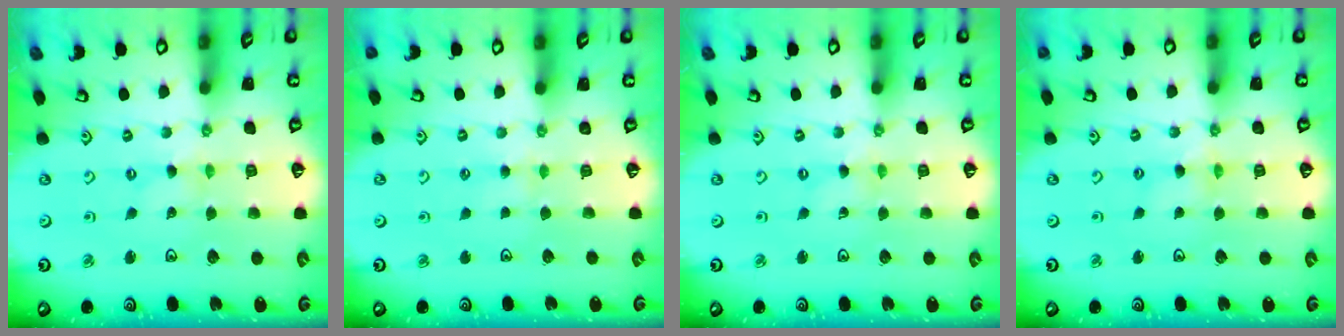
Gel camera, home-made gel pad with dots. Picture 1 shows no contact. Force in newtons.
{"total": 2.6, "press": 2.6, "slide": 0.5}
{"total": 0.0}
{"total": 2.9, "press": 2.9, "slide": 0.3}